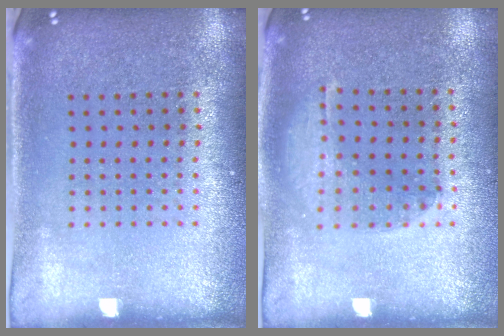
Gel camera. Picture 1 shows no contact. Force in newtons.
{"total": 1.1, "press": 1.1, "slide": 0.2}